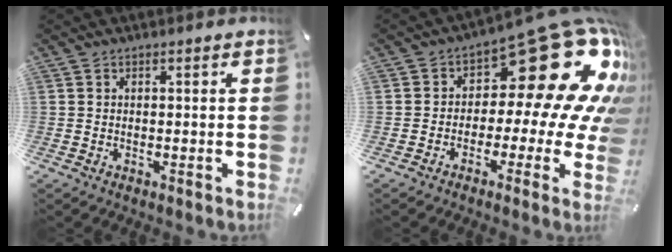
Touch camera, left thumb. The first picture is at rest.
{"total": 24.7, "force": [9.9, 11.3, 19.5], "torque": [-0.258, -0.086, 0.173]}